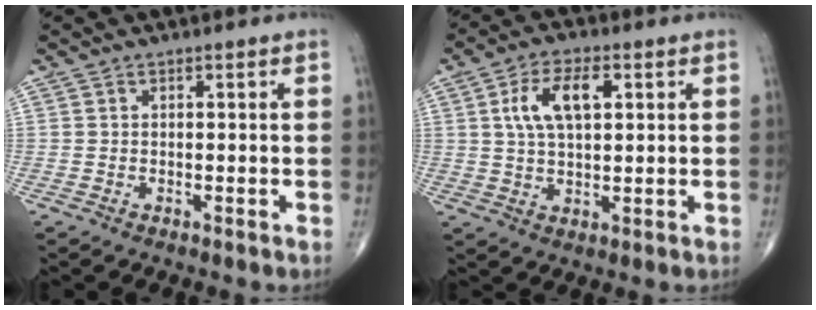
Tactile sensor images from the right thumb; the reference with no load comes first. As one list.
[{"total": 9.0, "force": [2.5, 4.4, 7.4], "torque": [-0.135, 0.004, 0.046]}]